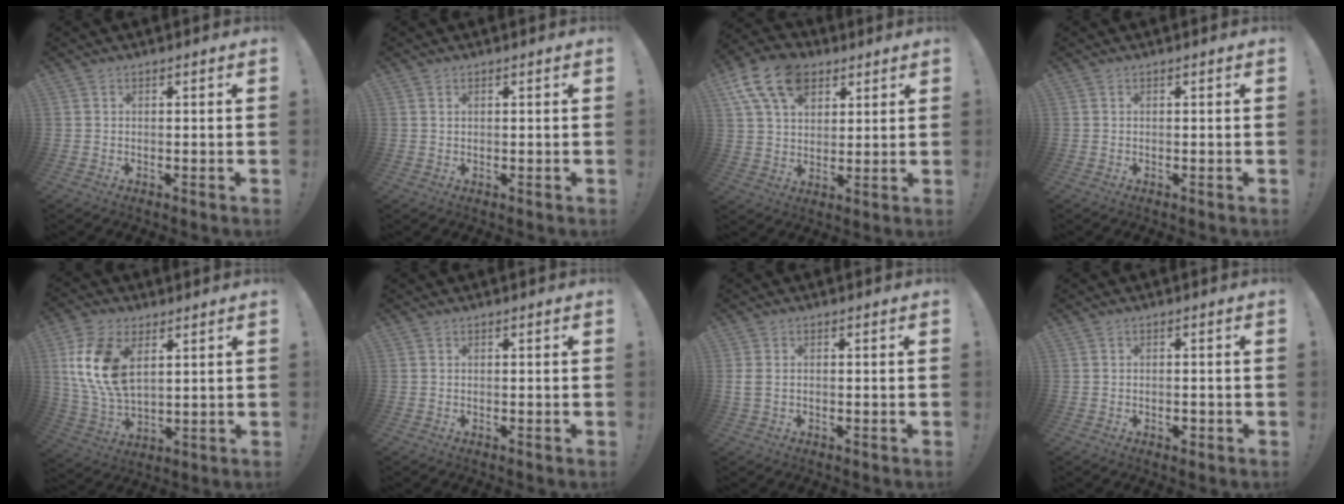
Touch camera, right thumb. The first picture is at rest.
{"total": 0.8, "force": [0.6, 0.3, 0.4], "torque": [-0.001, -0.004, 0.010]}
{"total": 15.6, "force": [7.9, 10.4, 8.6], "torque": [-0.148, -0.033, 0.147]}
{"total": 0.0}
{"total": 15.5, "force": [5.4, 9.4, 11.1], "torque": [-0.220, -0.019, 0.098]}
{"total": 0.0}
{"total": 1.9, "force": [0.1, 1.2, 1.5], "torque": [-0.033, 0.008, 0.004]}
{"total": 1.3, "force": [-0.6, 0.8, 0.8], "torque": [-0.007, 0.000, -0.010]}